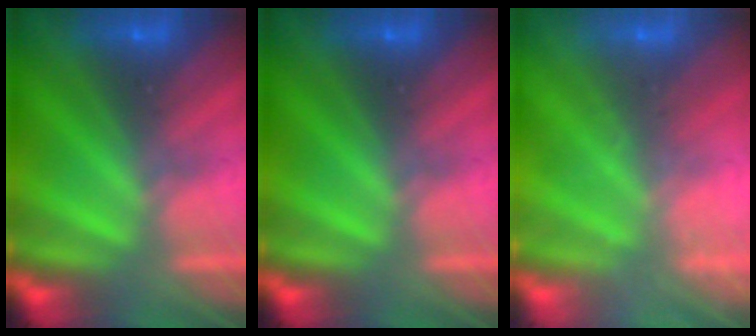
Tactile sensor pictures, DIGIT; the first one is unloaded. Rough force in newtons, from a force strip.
{"total": 0.0}
{"total": 2.4}